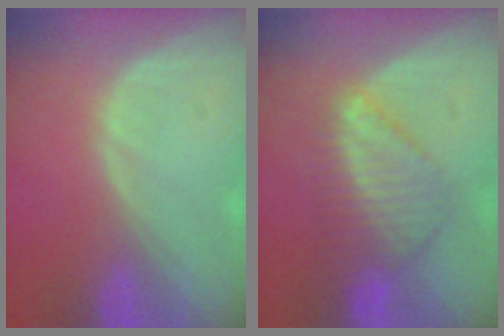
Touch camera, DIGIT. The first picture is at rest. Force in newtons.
{"total": 6.7, "press": 6.6, "slide": 1.3}